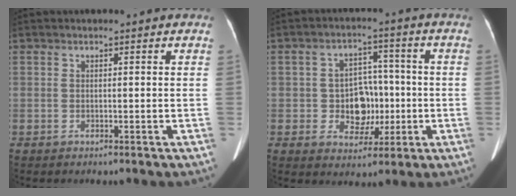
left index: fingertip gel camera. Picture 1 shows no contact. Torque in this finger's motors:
{"motor_torque": [0.11, 0.03, -0.04, -0.01]}